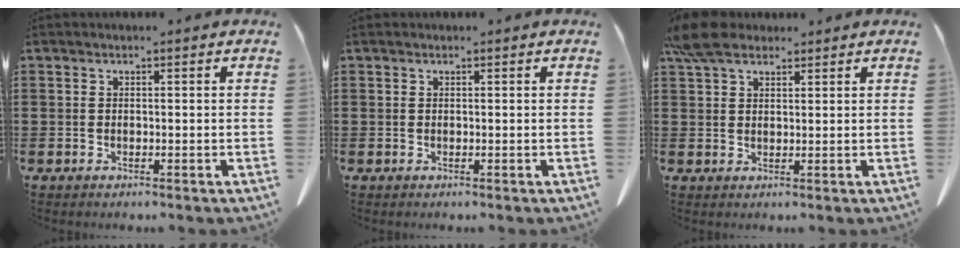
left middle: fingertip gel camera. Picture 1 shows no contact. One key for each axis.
{"total": 0.0}
{"total": 5.6, "fx": 4.3, "fy": 2.5, "fz": 2.6, "tx": -0.065, "ty": 0.004, "tz": 0.083}